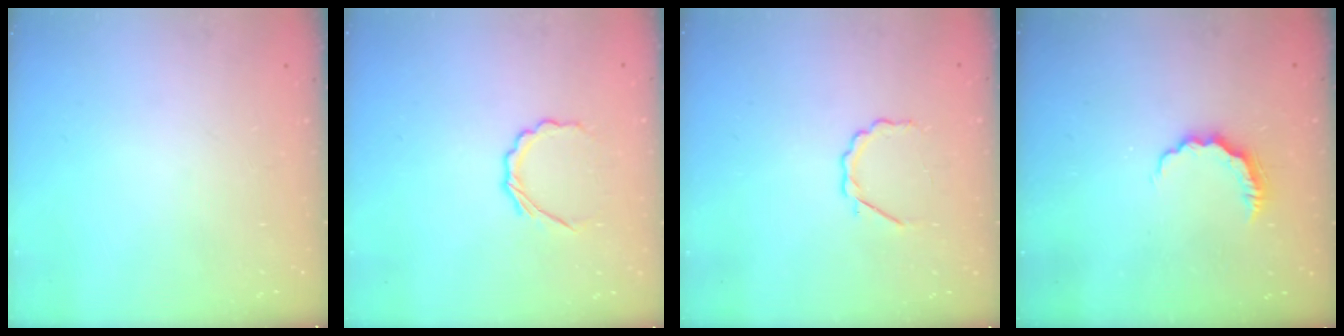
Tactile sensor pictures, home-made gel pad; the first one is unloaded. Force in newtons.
{"total": 5.1, "press": 4.9, "slide": 1.4}
{"total": 3.5, "press": 3.3, "slide": 1.2}
{"total": 5.7, "press": 5.6, "slide": 0.7}